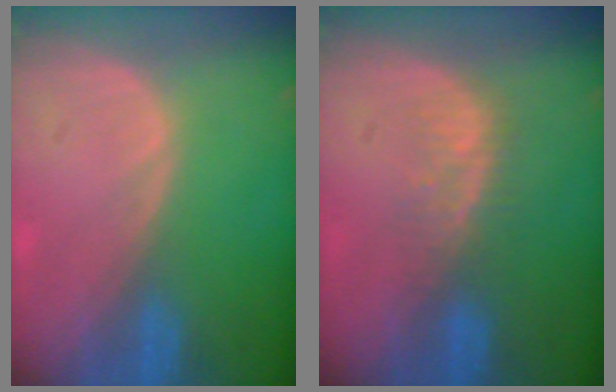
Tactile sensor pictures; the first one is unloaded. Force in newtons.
{"total": 4.1, "press": 3.7, "slide": 1.8}